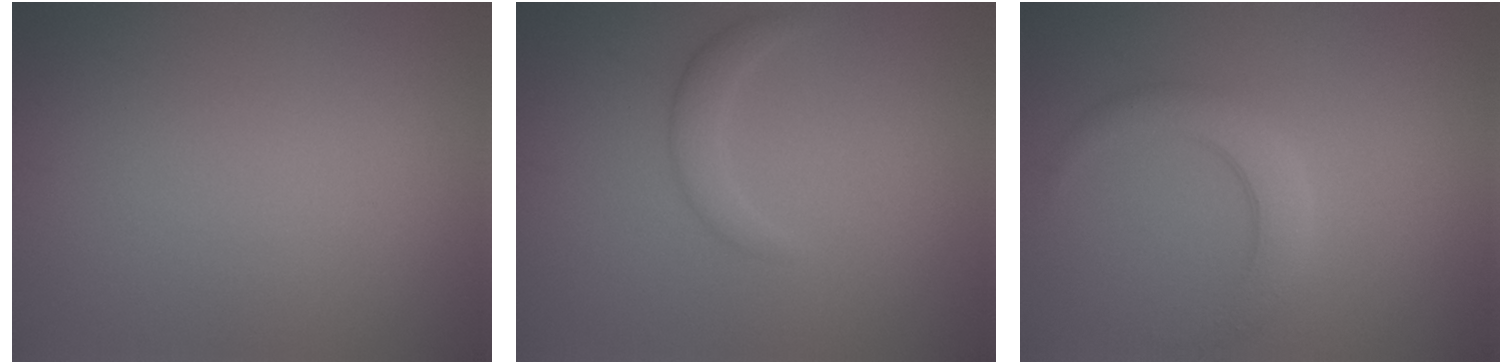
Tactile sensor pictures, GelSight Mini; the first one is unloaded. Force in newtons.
{"total": 1.6, "press": 1.6, "slide": 0.1}
{"total": 3.0, "press": 3.0, "slide": 0.0}